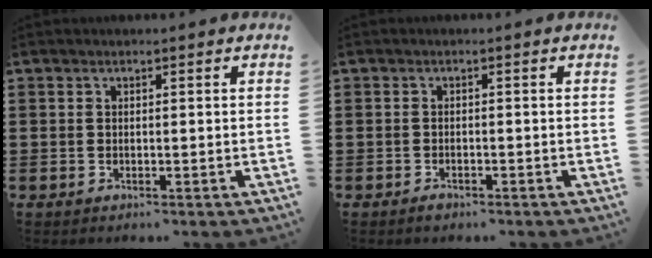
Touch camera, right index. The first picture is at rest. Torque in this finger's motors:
{"motor_torque": [-0.02, 0.48, 0.06, 0.02]}